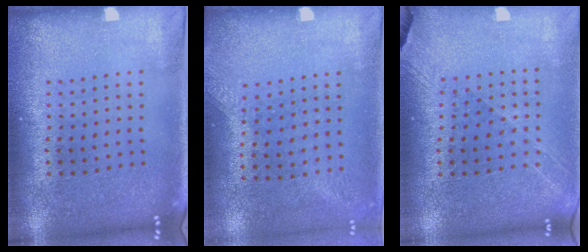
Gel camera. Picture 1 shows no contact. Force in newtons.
{"total": 1.3, "press": 1.0, "slide": 0.8}
{"total": 1.3, "press": 1.2, "slide": 0.6}